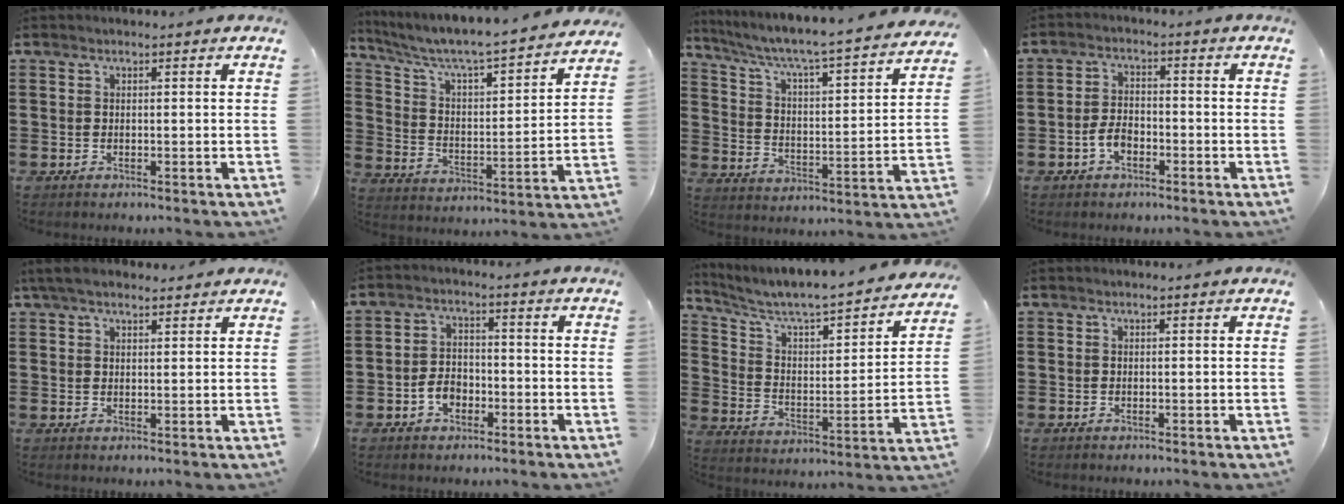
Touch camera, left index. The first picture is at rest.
{"total": 5.3, "force": [4.7, 0.2, 2.4], "torque": [-0.071, -0.048, 0.069]}
{"total": 4.7, "force": [4.0, -0.2, 2.5], "torque": [-0.069, -0.045, 0.054]}
{"total": 3.8, "force": [-1.6, 2.0, 2.8], "torque": [-0.072, -0.003, -0.037]}
{"total": 3.8, "force": [3.1, 1.1, 2.0], "torque": [-0.048, 0.004, 0.058]}
{"total": 3.8, "force": [-1.8, 2.5, 2.1], "torque": [-0.049, 0.004, -0.038]}
{"total": 5.1, "force": [4.5, 0.6, 2.4], "torque": [-0.071, -0.047, 0.066]}
{"total": 0.0}